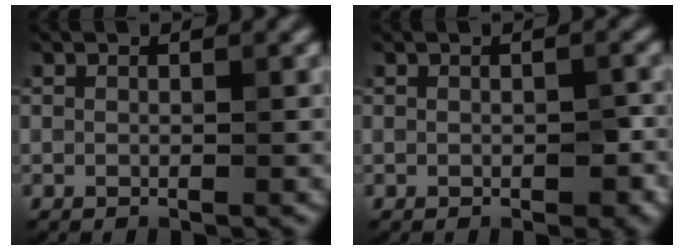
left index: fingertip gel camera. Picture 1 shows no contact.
{"total": 1.8, "force": [-0.4, 1.0, 1.4], "torque": [-0.021, -0.004, -0.001]}